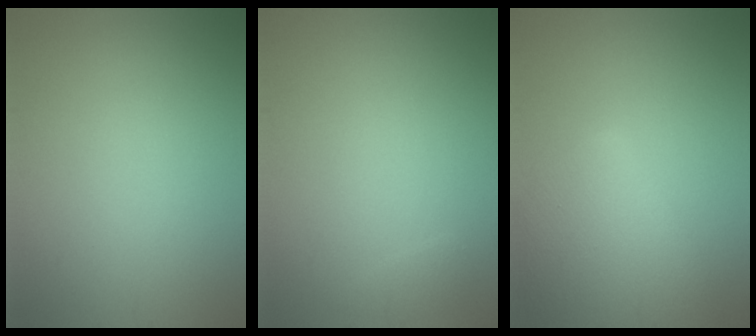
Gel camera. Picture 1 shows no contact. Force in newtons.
{"total": 0.6, "press": 0.6, "slide": 0.1}
{"total": 6.0, "press": 6.0, "slide": 0.2}